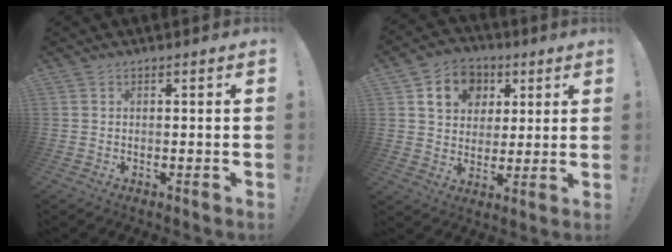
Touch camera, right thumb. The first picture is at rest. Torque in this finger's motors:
{"motor_torque": [0.90, 1.59, 0.48, 0.13, 0.05]}